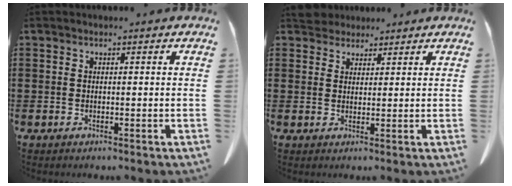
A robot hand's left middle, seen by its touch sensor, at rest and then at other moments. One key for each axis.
{"total": 3.1, "fx": 2.9, "fy": 1.1, "fz": 0.3, "tx": -0.007, "ty": -0.004, "tz": 0.057}